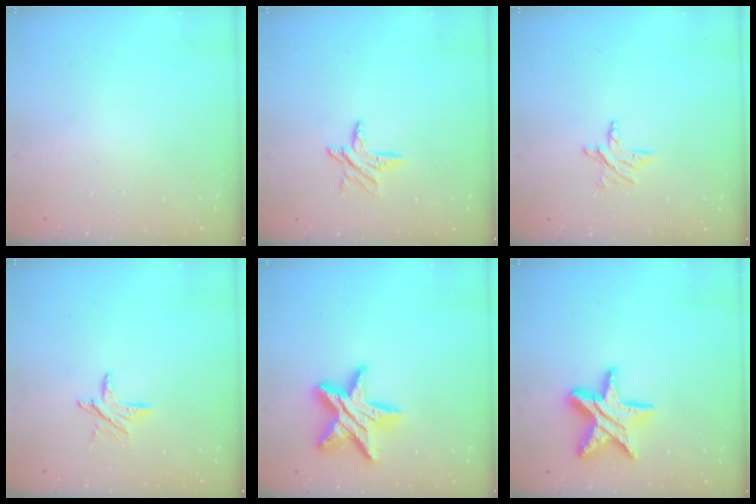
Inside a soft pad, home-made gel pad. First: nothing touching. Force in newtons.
{"total": 6.3, "press": 6.3, "slide": 0.4}
{"total": 5.6, "press": 5.5, "slide": 0.5}
{"total": 6.4, "press": 6.4, "slide": 0.5}
{"total": 16.6, "press": 16.6, "slide": 1.1}
{"total": 15.9, "press": 15.9, "slide": 1.2}